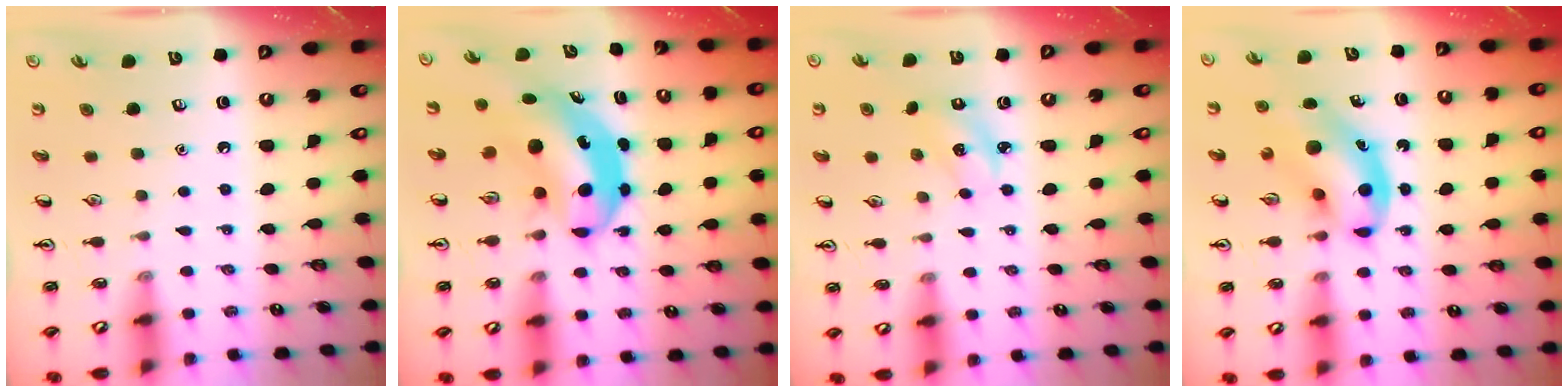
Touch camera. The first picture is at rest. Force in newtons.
{"total": 7.2, "press": 7.0, "slide": 1.9}
{"total": 2.6, "press": 2.5, "slide": 0.6}
{"total": 9.7, "press": 9.4, "slide": 2.5}